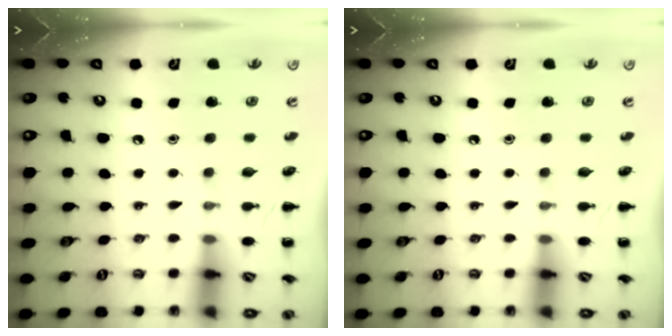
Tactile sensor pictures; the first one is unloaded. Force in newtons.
{"total": 0.0}